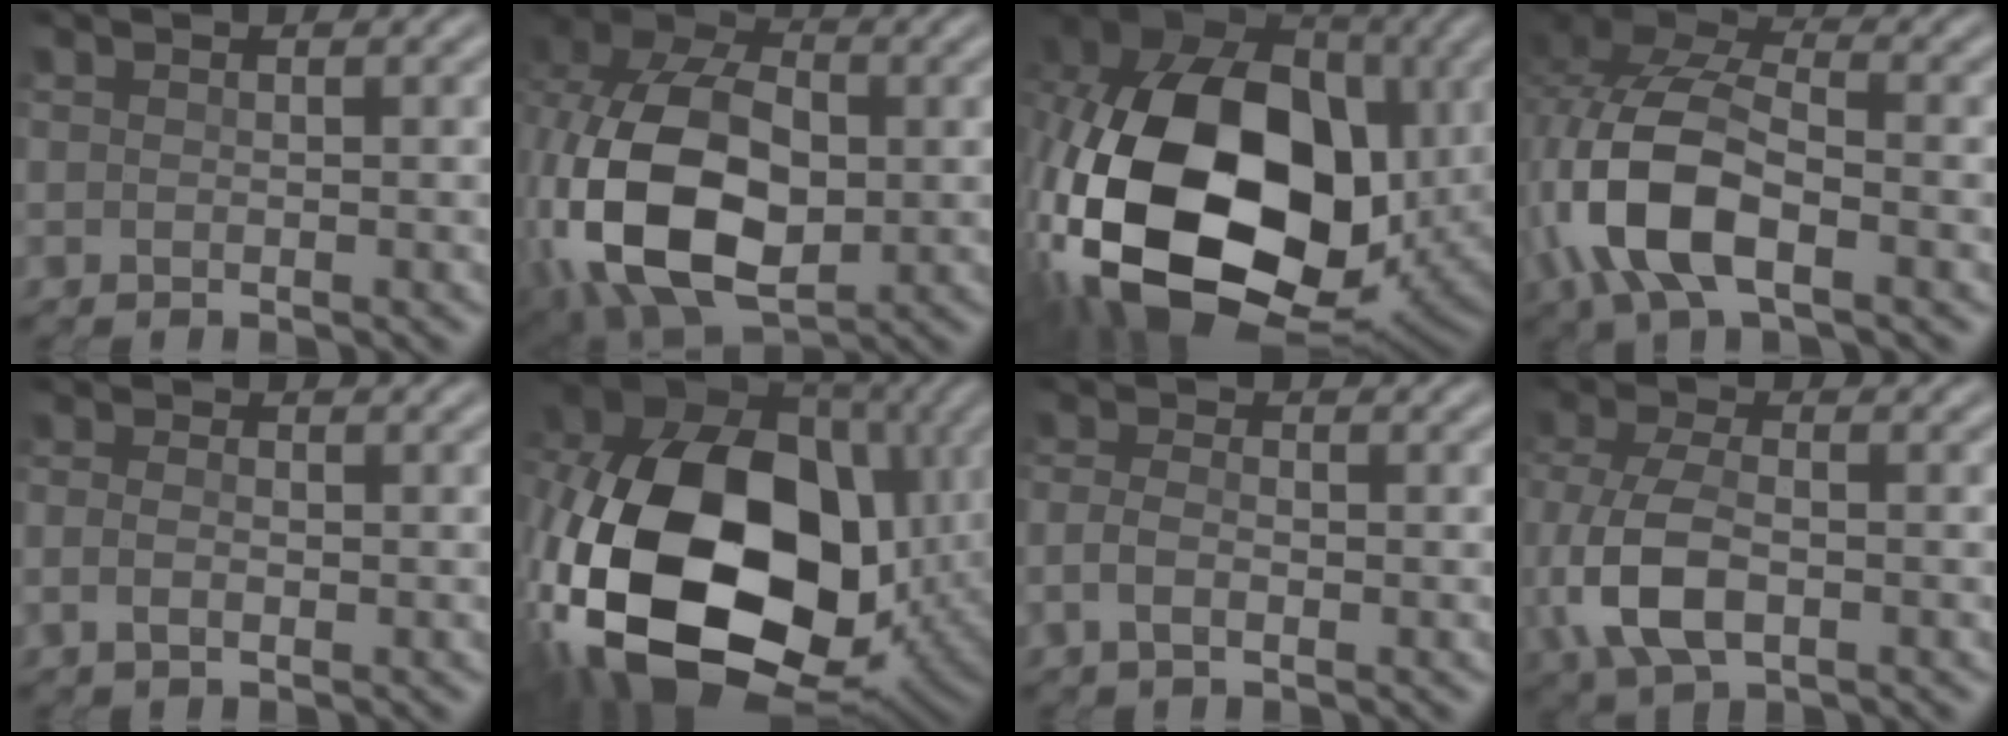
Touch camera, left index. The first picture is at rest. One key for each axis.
{"total": 16.5, "fx": -1.8, "fy": 10.9, "fz": 12.2, "tx": -0.268, "ty": -0.011, "tz": -0.031}
{"total": 20.2, "fx": -3.3, "fy": 13.6, "fz": 14.6, "tx": -0.350, "ty": -0.011, "tz": -0.058}
{"total": 9.7, "fx": -3.1, "fy": 4.6, "fz": 7.9, "tx": -0.186, "ty": 0.006, "tz": -0.069}
{"total": 1.6, "fx": -0.3, "fy": 0.8, "fz": 1.3, "tx": -0.032, "ty": 0.003, "tz": -0.009}
{"total": 20.0, "fx": -3.8, "fy": 12.9, "fz": 14.8, "tx": -0.335, "ty": -0.015, "tz": -0.069}
{"total": 2.2, "fx": -0.7, "fy": 1.1, "fz": 1.8, "tx": -0.045, "ty": 0.005, "tz": -0.016}
{"total": 6.4, "fx": -1.8, "fy": 3.3, "fz": 5.2, "tx": -0.131, "ty": -0.001, "tz": -0.038}